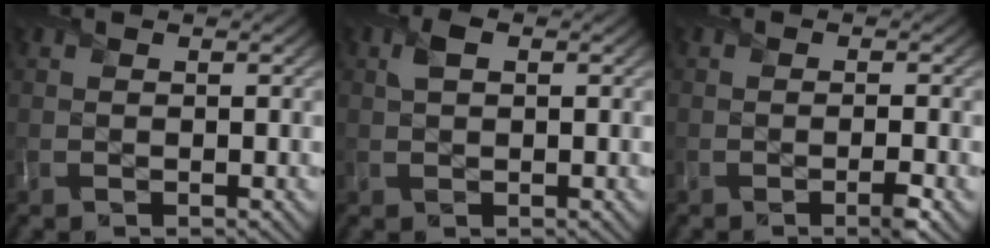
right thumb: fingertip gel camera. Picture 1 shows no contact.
{"total": 1.6, "force": [0.5, 1.0, 1.2], "torque": [-0.027, 0.003, 0.009]}
{"total": 1.8, "force": [-0.9, 0.1, 1.6], "torque": [-0.025, 0.002, -0.021]}